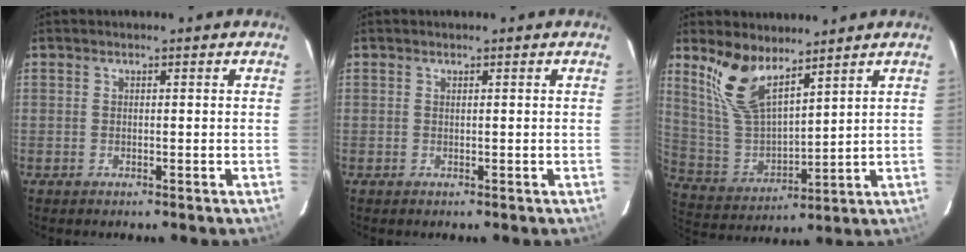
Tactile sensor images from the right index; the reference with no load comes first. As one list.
[{"total": 0.0}, {"total": 11.9, "force": [8.3, 4.6, 7.2], "torque": [-0.151, 0.001, 0.182]}]